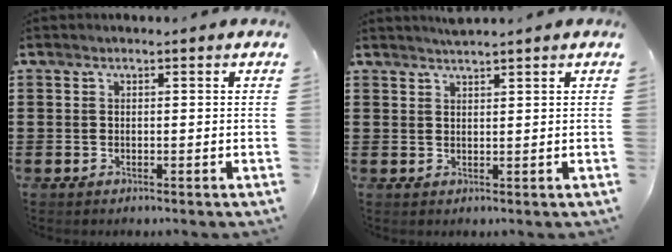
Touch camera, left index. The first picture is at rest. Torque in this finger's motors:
{"motor_torque": [0.00, -0.01, 0.00, 0.02]}